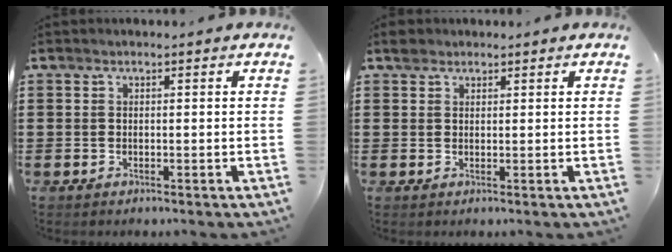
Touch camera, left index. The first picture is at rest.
{"total": 1.7, "force": [1.3, 0.9, 0.3], "torque": [-0.002, 0.003, 0.024]}